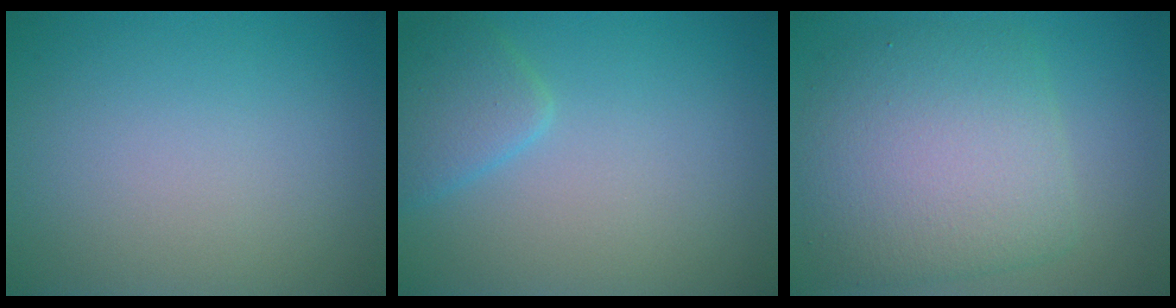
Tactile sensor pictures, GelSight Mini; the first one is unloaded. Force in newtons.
{"total": 2.6, "press": 2.6, "slide": 0.1}
{"total": 7.5, "press": 7.5, "slide": 0.1}